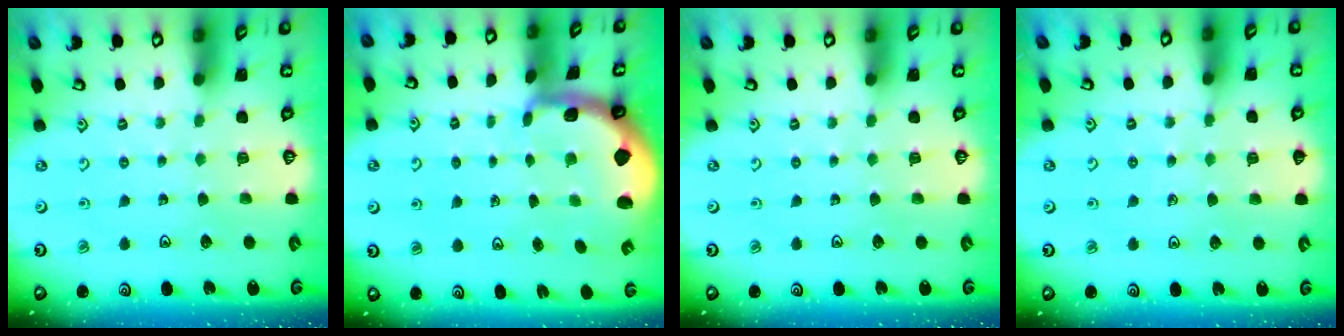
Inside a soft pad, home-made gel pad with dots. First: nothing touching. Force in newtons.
{"total": 1.7, "press": 1.7, "slide": 0.3}
{"total": 0.0}
{"total": 5.1, "press": 5.0, "slide": 1.2}